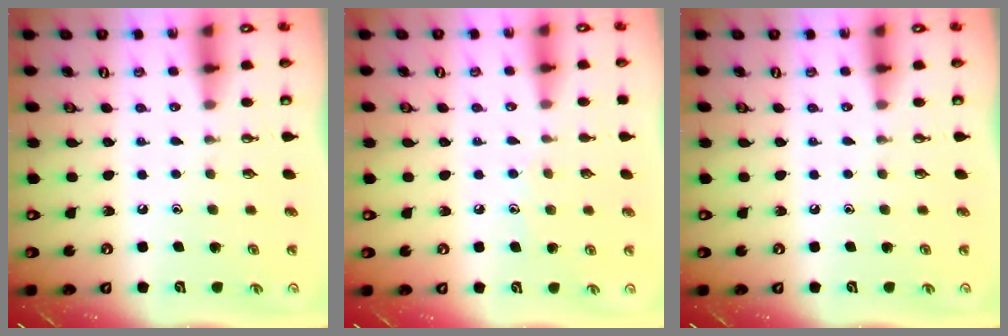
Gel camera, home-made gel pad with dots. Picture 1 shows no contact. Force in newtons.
{"total": 5.7, "press": 5.6, "slide": 0.7}
{"total": 0.0}